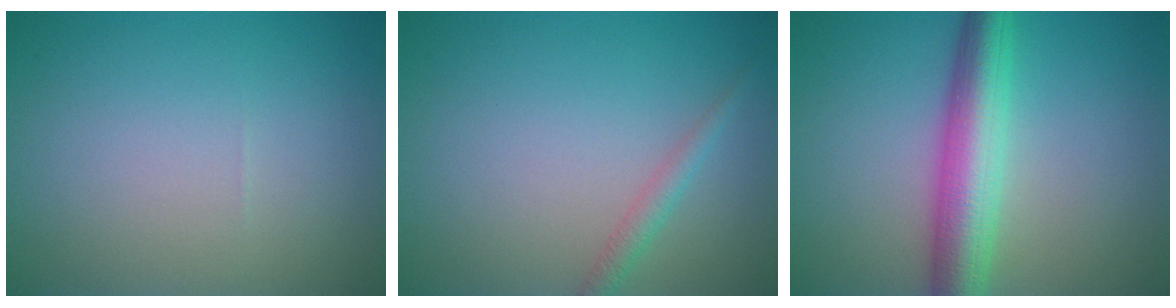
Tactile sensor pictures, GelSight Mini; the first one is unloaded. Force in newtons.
{"total": 1.5, "press": 1.5, "slide": 0.0}
{"total": 6.5, "press": 6.5, "slide": 0.1}